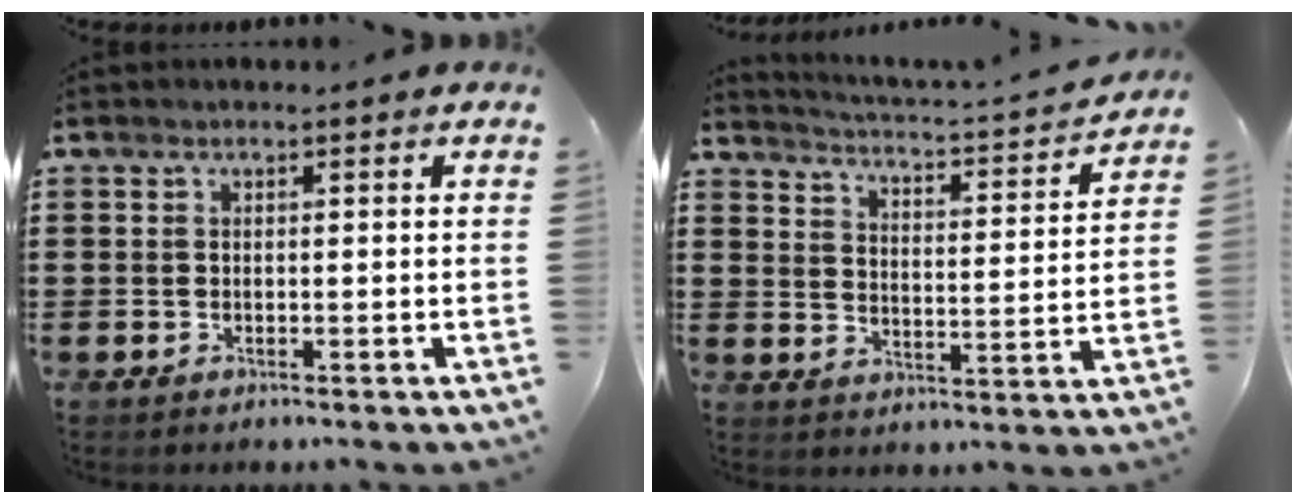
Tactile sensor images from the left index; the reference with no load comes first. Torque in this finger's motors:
{"motor_torque": [0.04, 0.09, -0.21, -0.03]}